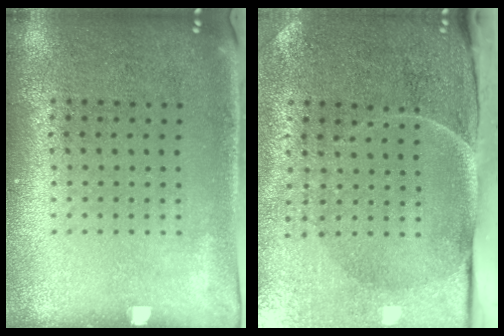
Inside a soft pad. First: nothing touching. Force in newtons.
{"total": 4.9, "press": 3.9, "slide": 3.0}